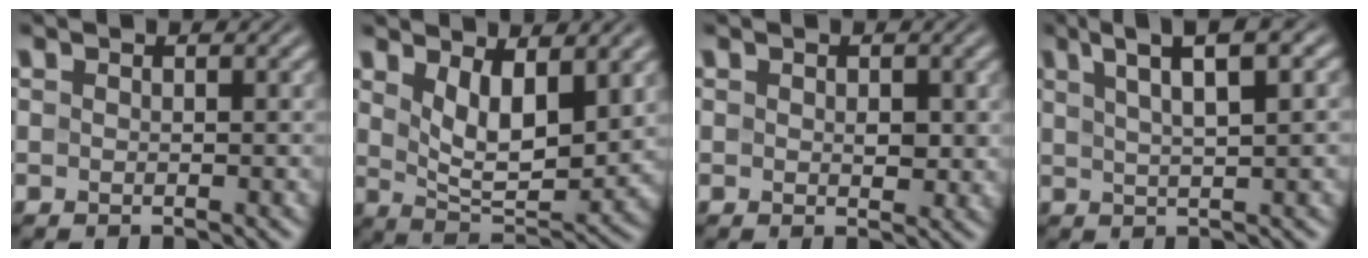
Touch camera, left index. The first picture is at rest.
{"total": 6.2, "force": [2.4, 2.7, 5.0], "torque": [-0.095, -0.016, 0.052]}
{"total": 1.4, "force": [0.2, 0.8, 1.1], "torque": [-0.015, -0.004, 0.005]}
{"total": 5.9, "force": [3.1, 1.3, 4.8], "torque": [-0.068, 0.016, 0.050]}